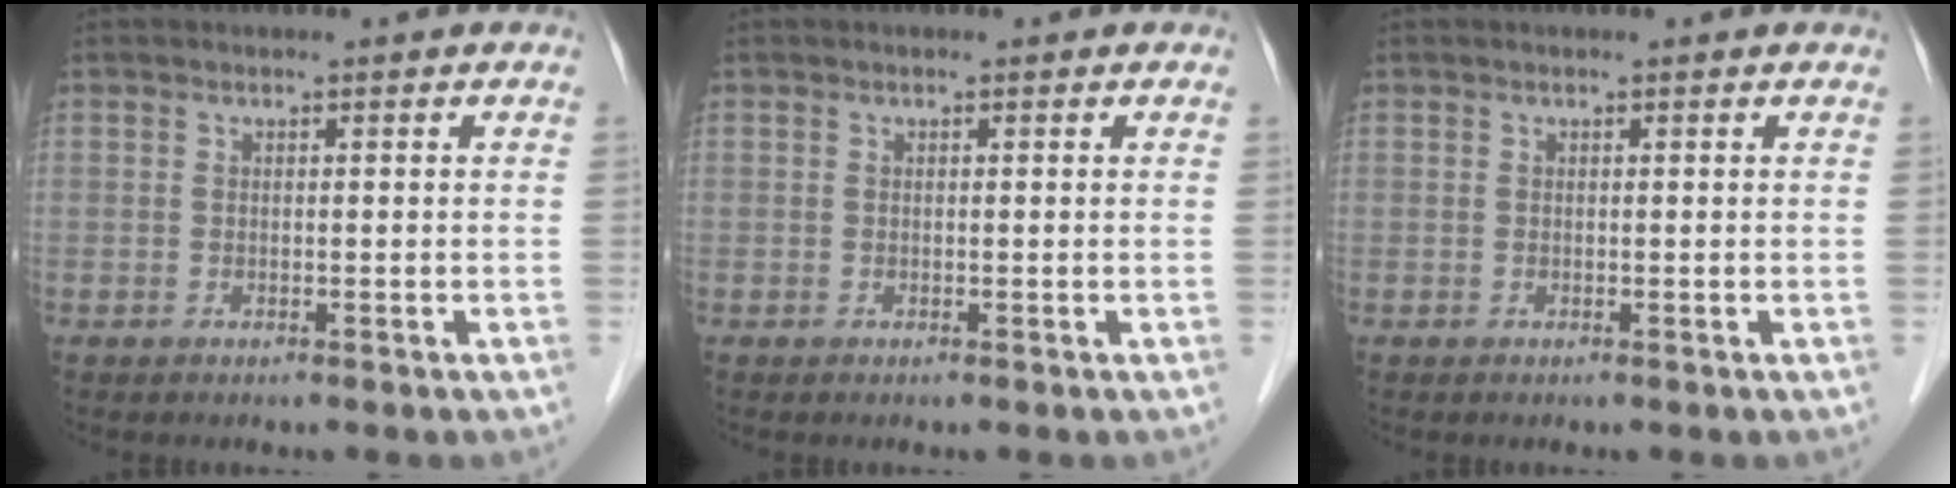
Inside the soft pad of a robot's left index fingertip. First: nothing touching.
{"total": 0.0}
{"total": 0.0}